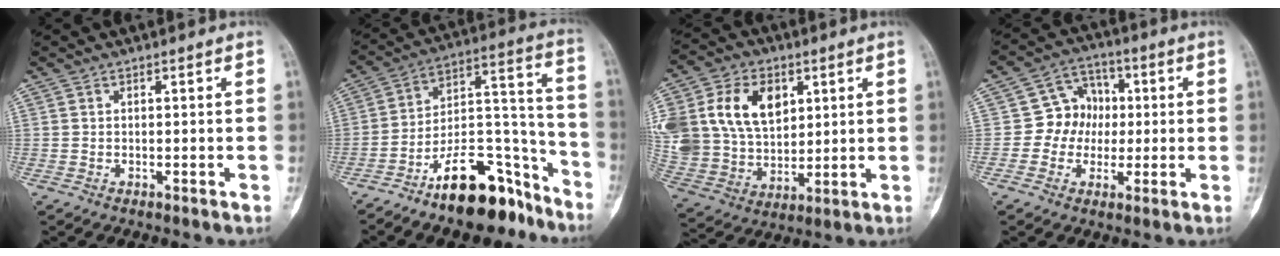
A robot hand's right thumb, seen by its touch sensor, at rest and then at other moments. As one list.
[{"total": 18.2, "force": [-12.8, 7.6, 10.5], "torque": [-0.127, 0.119, -0.213]}, {"total": 23.8, "force": [7.5, 17.1, 14.8], "torque": [-0.312, 0.020, 0.156]}, {"total": 8.5, "force": [0.0, 7.7, 3.5], "torque": [-0.005, 0.019, -0.012]}]